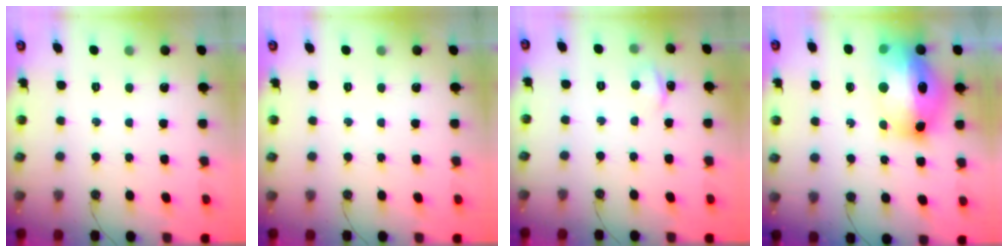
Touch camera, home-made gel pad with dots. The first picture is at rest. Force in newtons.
{"total": 0.0}
{"total": 2.9, "press": 2.8, "slide": 0.3}
{"total": 18.9, "press": 18.8, "slide": 1.4}